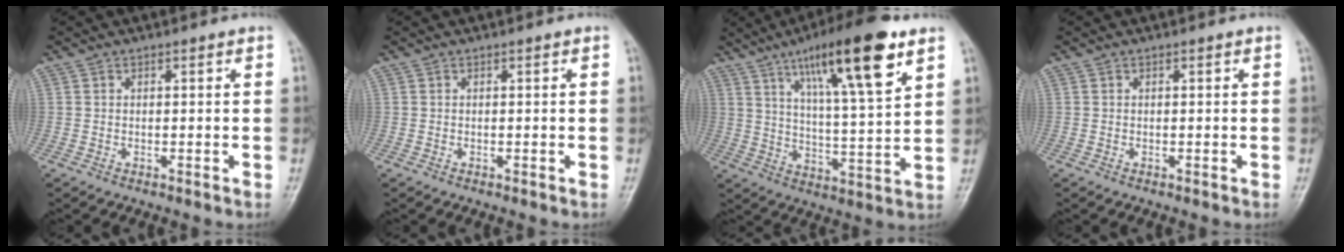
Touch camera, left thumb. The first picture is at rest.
{"total": 0.0}
{"total": 18.4, "force": [10.0, 3.5, 15.0], "torque": [-0.229, -0.038, 0.166]}
{"total": 0.0}